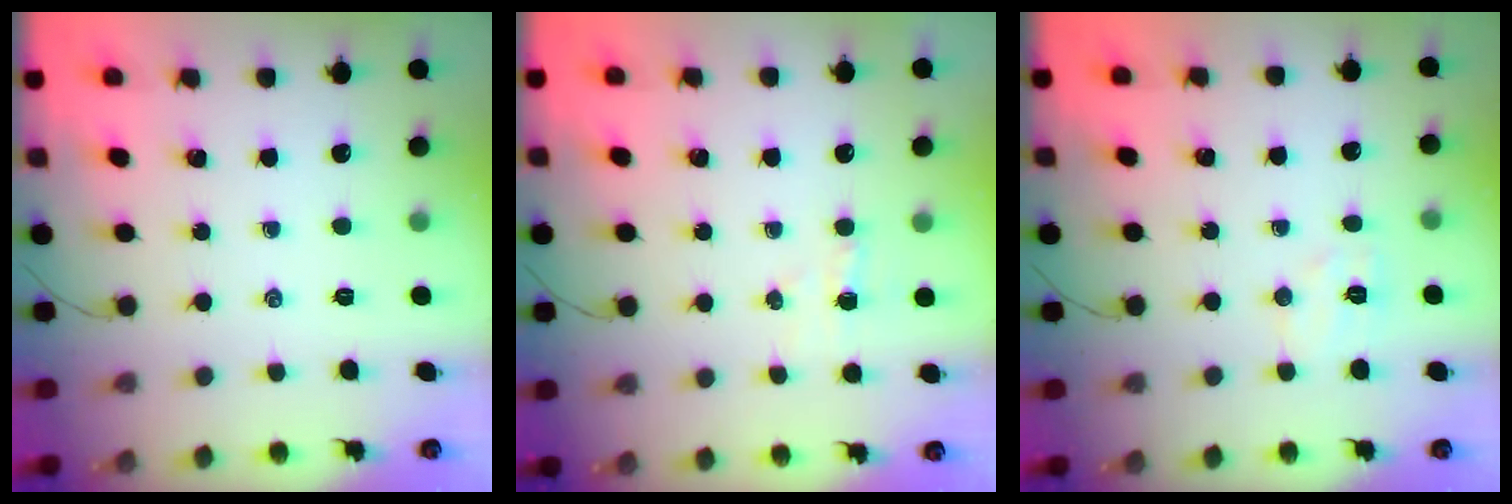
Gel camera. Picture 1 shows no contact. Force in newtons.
{"total": 3.5, "press": 3.4, "slide": 0.8}
{"total": 6.3, "press": 6.2, "slide": 1.0}